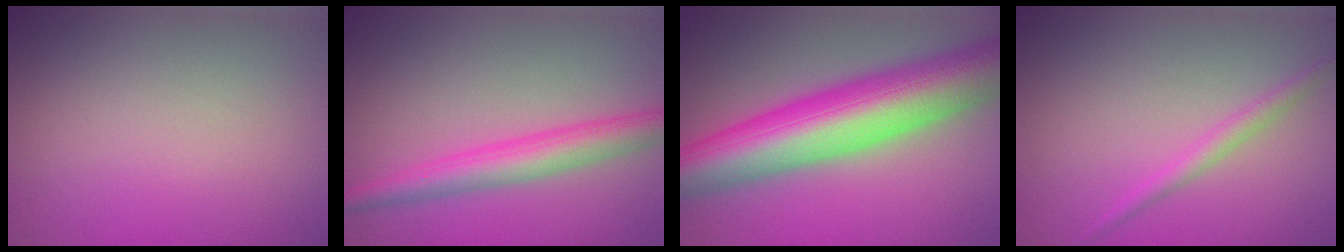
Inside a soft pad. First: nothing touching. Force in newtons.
{"total": 4.3, "press": 4.3, "slide": 0.1}
{"total": 12.6, "press": 12.6, "slide": 0.2}
{"total": 1.6, "press": 1.6, "slide": 0.1}